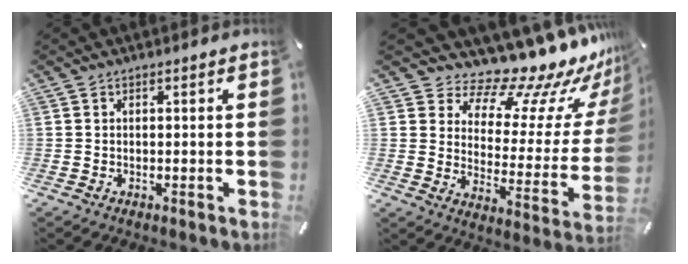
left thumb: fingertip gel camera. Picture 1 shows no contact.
{"total": 16.0, "force": [14.5, 4.6, 5.2], "torque": [-0.079, -0.137, 0.236]}